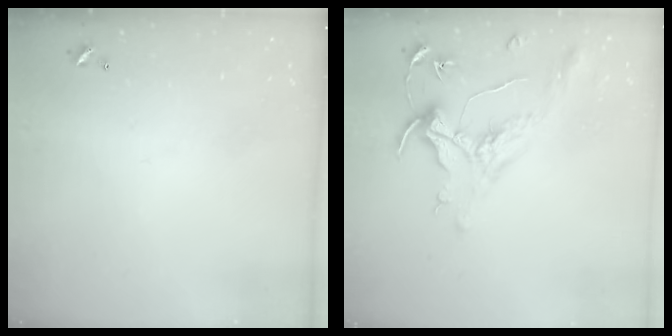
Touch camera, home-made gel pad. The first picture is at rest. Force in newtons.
{"total": 1.6, "press": 1.4, "slide": 0.7}